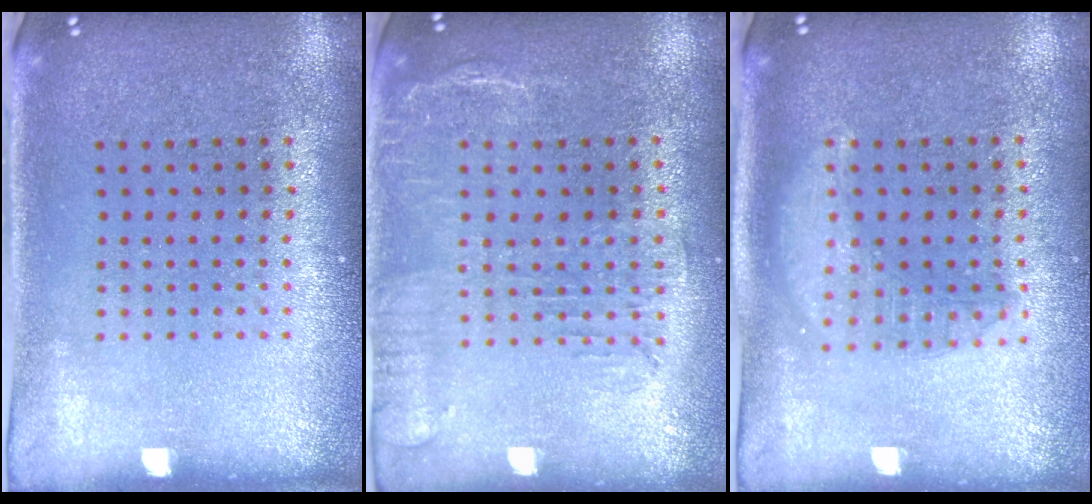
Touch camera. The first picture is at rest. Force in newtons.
{"total": 1.8, "press": 1.5, "slide": 1.1}
{"total": 1.4, "press": 1.3, "slide": 0.5}